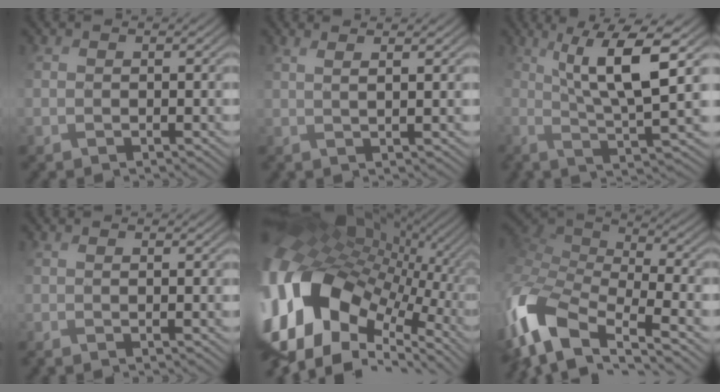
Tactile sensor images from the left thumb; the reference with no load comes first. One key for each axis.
{"total": 3.1, "fx": 1.6, "fy": 0.7, "fz": 2.6, "tx": -0.036, "ty": 0.008, "tz": 0.007}
{"total": 9.8, "fx": 2.0, "fy": 1.9, "fz": 9.4, "tx": -0.166, "ty": 0.013, "tz": 0.034}
{"total": 0.8, "fx": 0.2, "fy": 0.0, "fz": 0.8, "tx": -0.018, "ty": 0.004, "tz": 0.001}
{"total": 19.9, "fx": -1.2, "fy": 14.0, "fz": 14.0, "tx": -0.324, "ty": -0.006, "tz": -0.016}
{"total": 12.3, "fx": -5.8, "fy": 6.1, "fz": 9.0, "tx": -0.222, "ty": -0.010, "tz": -0.117}